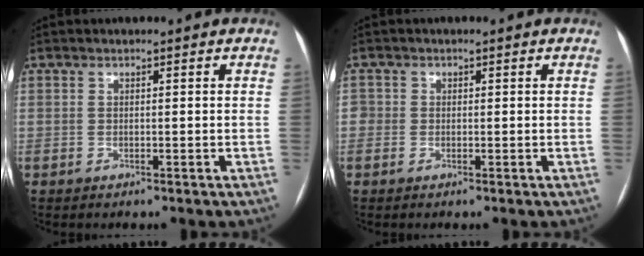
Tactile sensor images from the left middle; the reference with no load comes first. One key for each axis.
{"total": 1.5, "fx": -0.1, "fy": 1.5, "fz": 0.3, "tx": 0.006, "ty": 0.006, "tz": -0.003}